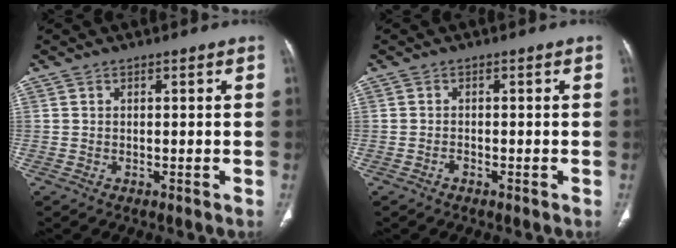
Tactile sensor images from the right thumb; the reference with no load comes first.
{"total": 0.7, "force": [-0.5, 0.4, 0.3], "torque": [-0.001, 0.005, -0.009]}